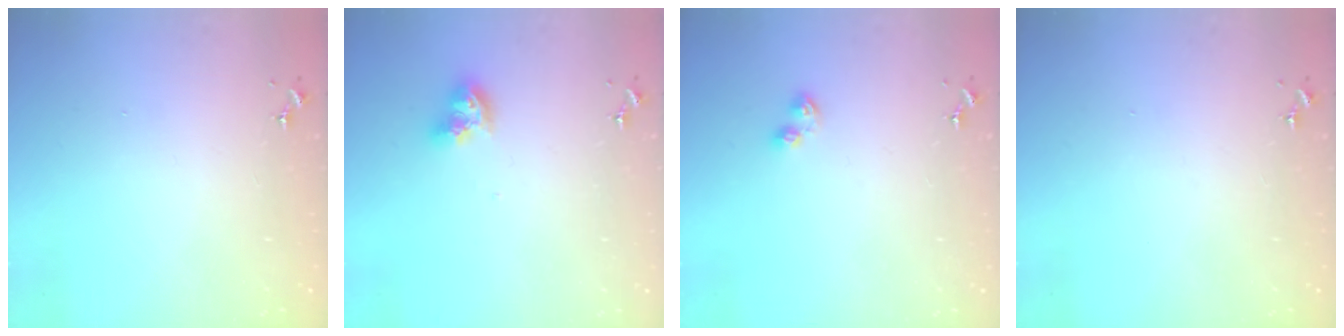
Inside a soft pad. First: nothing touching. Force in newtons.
{"total": 9.2, "press": 9.2, "slide": 1.1}
{"total": 4.4, "press": 4.4, "slide": 0.6}
{"total": 0.0}